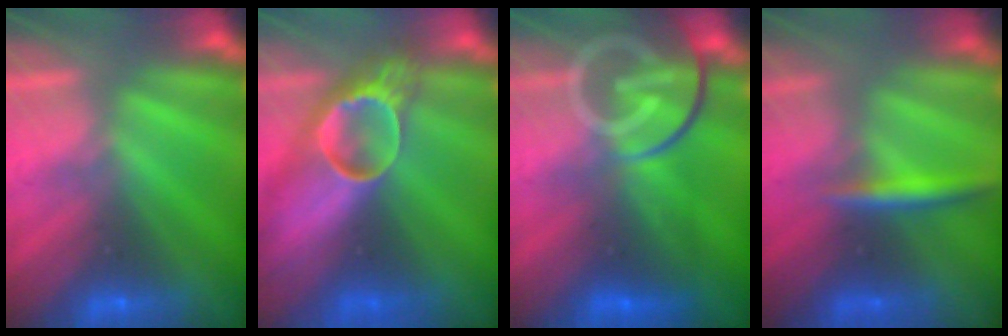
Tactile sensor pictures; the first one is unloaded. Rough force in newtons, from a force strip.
{"total": 6.2}
{"total": 12.7}
{"total": 2.8}